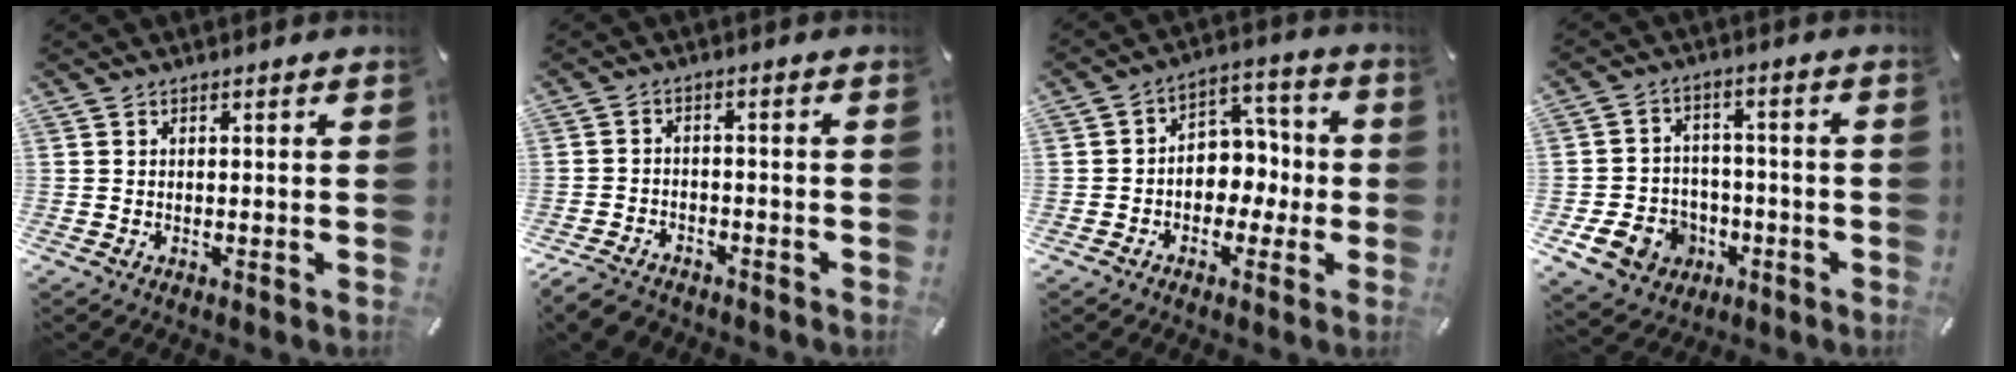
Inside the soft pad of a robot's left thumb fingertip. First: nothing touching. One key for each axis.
{"total": 4.5, "fx": -3.8, "fy": 2.2, "fz": 1.3, "tx": -0.039, "ty": 0.016, "tz": -0.077}
{"total": 8.8, "fx": -2.0, "fy": 7.5, "fz": 4.0, "tx": -0.042, "ty": 0.016, "tz": -0.036}
{"total": 10.3, "fx": -4.2, "fy": 8.7, "fz": 3.8, "tx": -0.082, "ty": 0.039, "tz": -0.069}